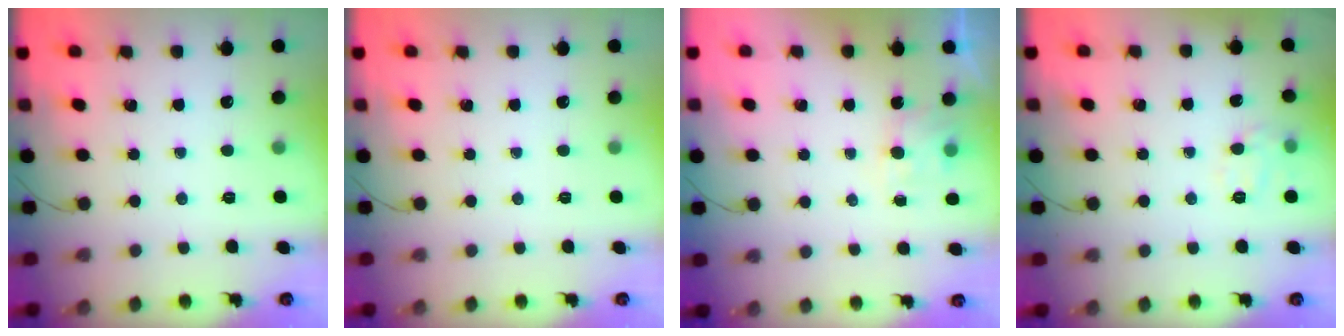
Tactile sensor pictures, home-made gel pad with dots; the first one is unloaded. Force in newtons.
{"total": 0.0}
{"total": 2.2, "press": 2.0, "slide": 0.9}
{"total": 8.2, "press": 8.2, "slide": 1.0}